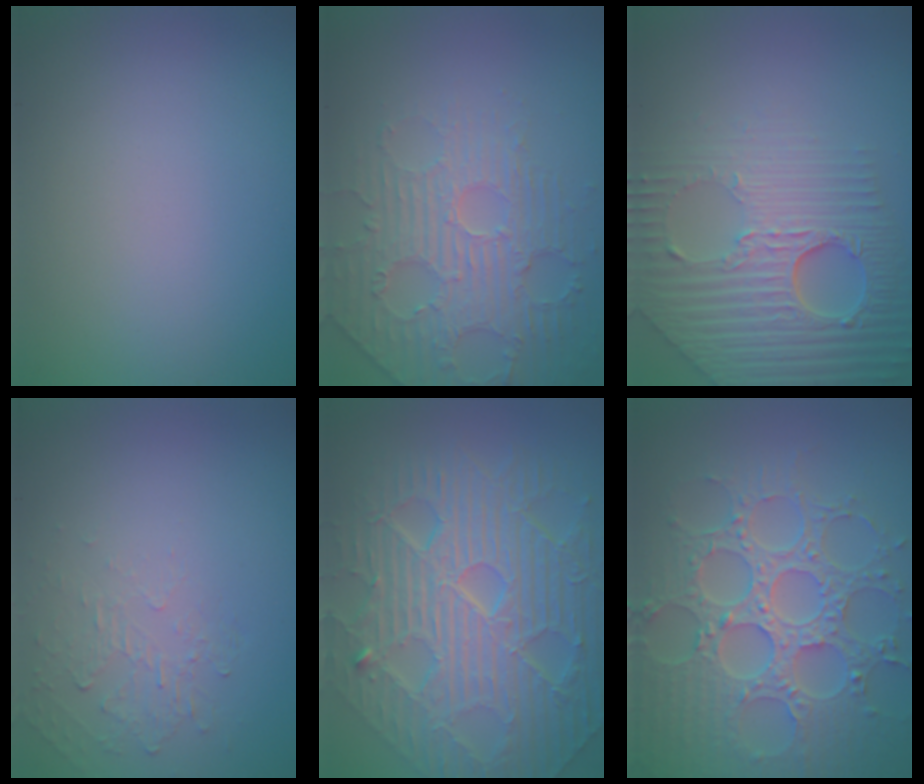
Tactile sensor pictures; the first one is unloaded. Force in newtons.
{"total": 4.8, "press": 3.8, "slide": 3.0}
{"total": 8.7, "press": 6.1, "slide": 6.2}
{"total": 1.9, "press": 0.5, "slide": 1.9}
{"total": 11.7, "press": 7.6, "slide": 8.9}
{"total": 8.3, "press": 6.5, "slide": 5.1}